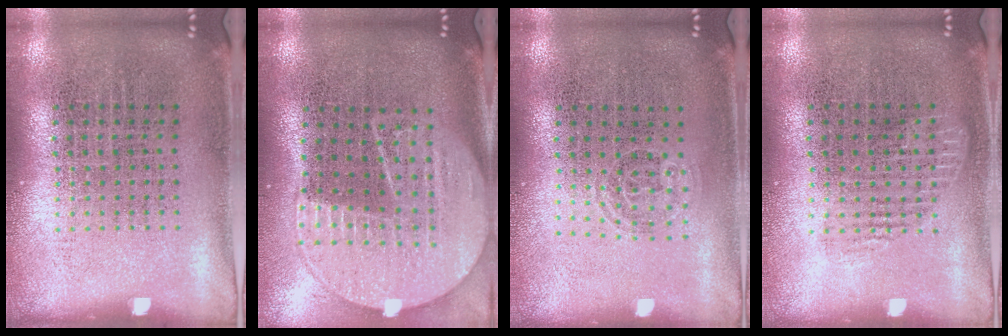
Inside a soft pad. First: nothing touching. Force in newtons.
{"total": 2.2, "press": 1.9, "slide": 1.0}
{"total": 0.8, "press": 0.5, "slide": 0.5}
{"total": 1.3, "press": 1.2, "slide": 0.4}